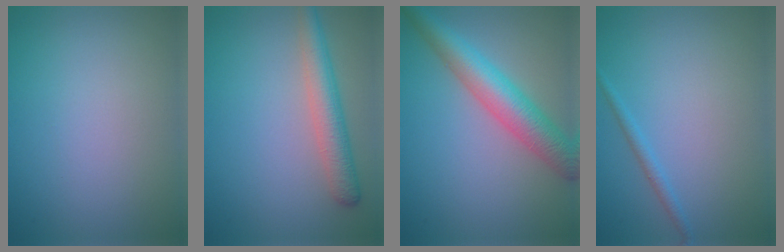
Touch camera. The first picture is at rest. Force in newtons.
{"total": 3.8, "press": 3.8, "slide": 0.2}
{"total": 5.8, "press": 5.8, "slide": 0.1}
{"total": 1.1, "press": 1.0, "slide": 0.1}